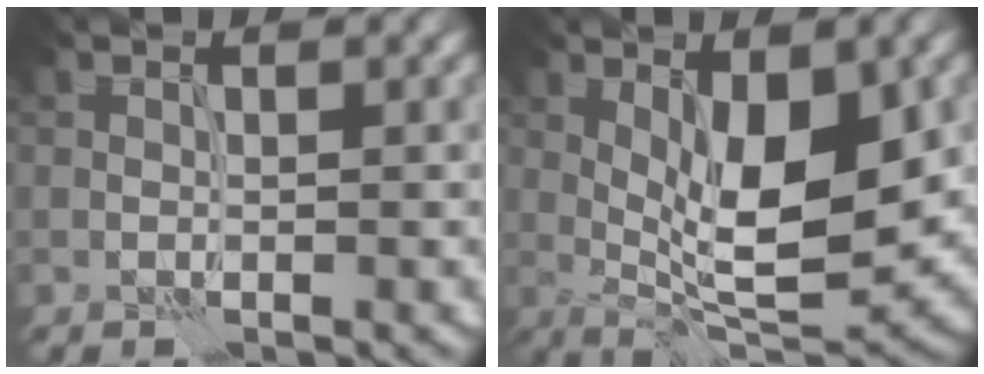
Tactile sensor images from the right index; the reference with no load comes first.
{"total": 9.2, "force": [0.7, 3.1, 8.7], "torque": [-0.134, -0.003, 0.011]}